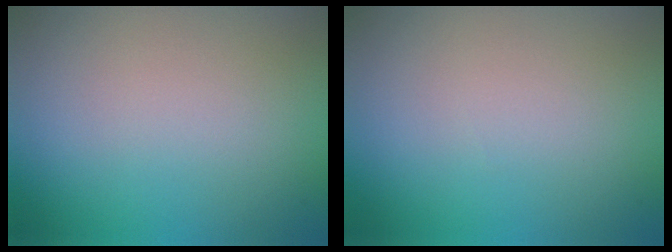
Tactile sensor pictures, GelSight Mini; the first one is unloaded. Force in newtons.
{"total": 0.0}